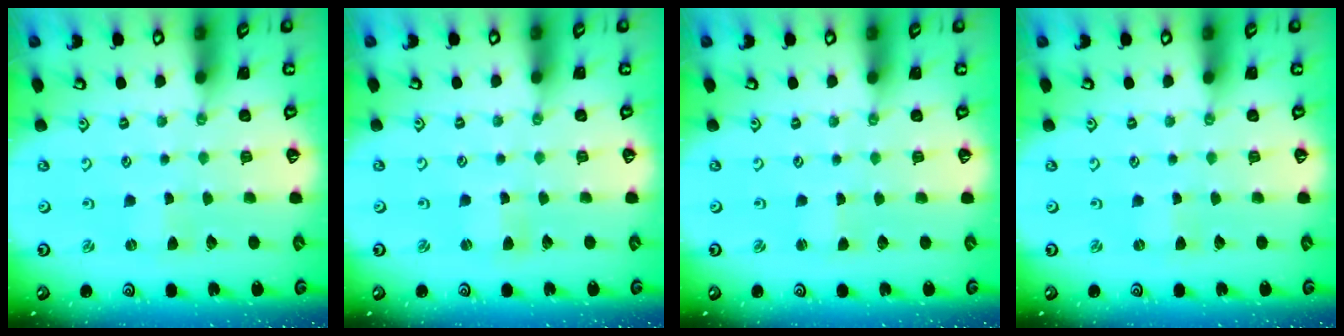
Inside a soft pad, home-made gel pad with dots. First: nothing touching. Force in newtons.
{"total": 1.1, "press": 1.0, "slide": 0.3}
{"total": 0.6, "press": 0.6, "slide": 0.0}
{"total": 0.0}